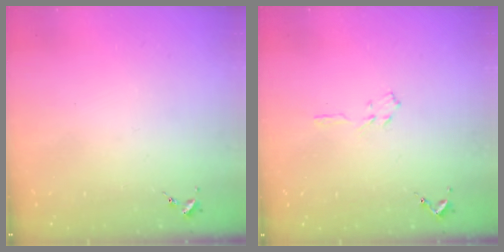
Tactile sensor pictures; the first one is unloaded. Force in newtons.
{"total": 3.2, "press": 3.1, "slide": 0.4}